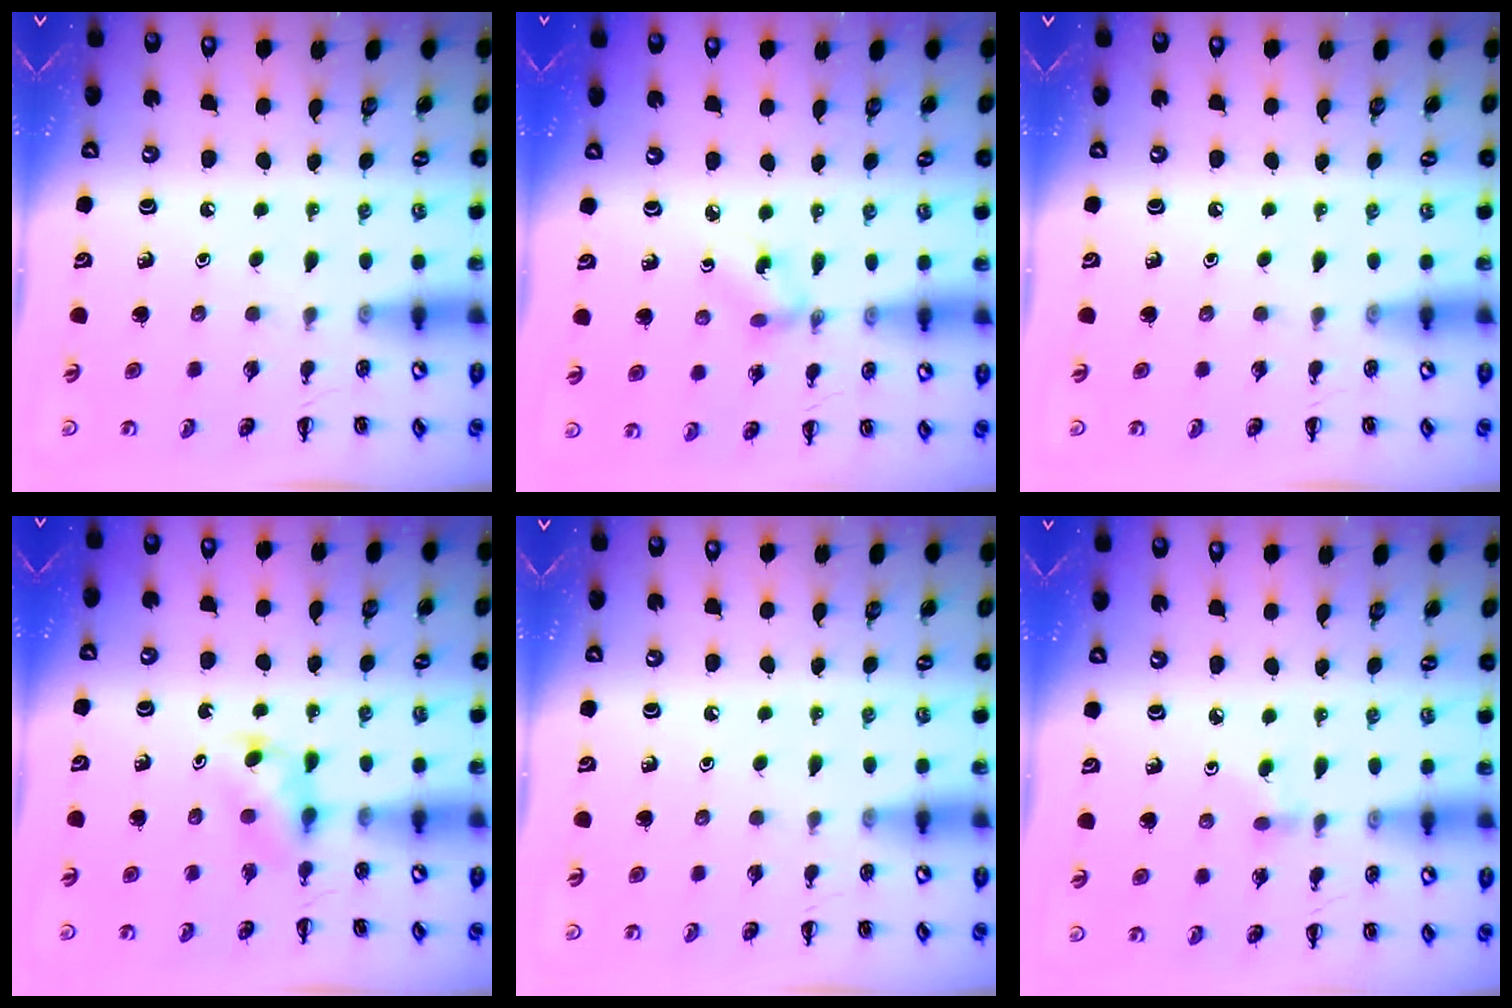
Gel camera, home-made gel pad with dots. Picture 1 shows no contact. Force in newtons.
{"total": 2.4, "press": 2.4, "slide": 0.6}
{"total": 0.0}
{"total": 3.9, "press": 3.6, "slide": 1.6}
{"total": 0.0}
{"total": 2.3, "press": 2.1, "slide": 0.9}